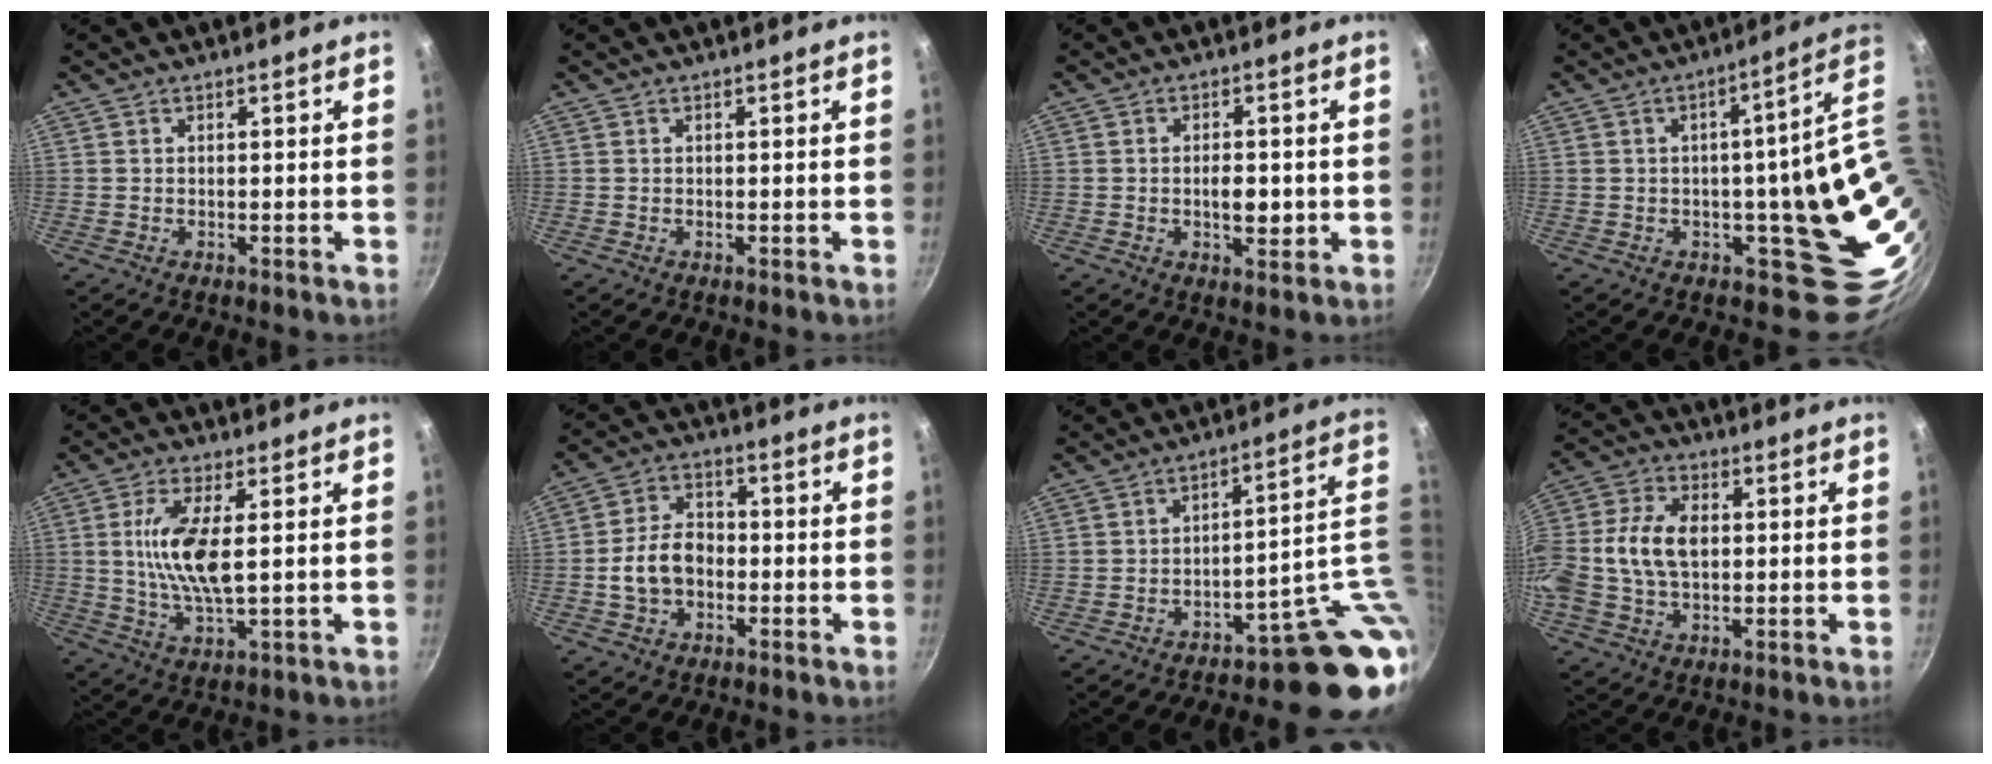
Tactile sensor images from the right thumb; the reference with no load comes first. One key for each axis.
{"total": 0.0}
{"total": 4.3, "fx": -0.5, "fy": 2.2, "fz": 3.7, "tx": -0.046, "ty": 0.000, "tz": -0.008}
{"total": 17.2, "fx": 1.0, "fy": 7.1, "fz": 15.6, "tx": -0.131, "ty": -0.010, "tz": 0.029}
{"total": 10.5, "fx": 1.4, "fy": 3.5, "fz": 9.8, "tx": -0.201, "ty": -0.005, "tz": 0.028}
{"total": 9.2, "fx": -1.8, "fy": 6.6, "fz": 6.1, "tx": -0.089, "ty": 0.029, "tz": -0.038}
{"total": 12.5, "fx": -2.8, "fy": 4.8, "fz": 11.2, "tx": -0.071, "ty": 0.035, "tz": -0.040}
{"total": 14.5, "fx": 0.3, "fy": 9.7, "fz": 10.8, "tx": -0.214, "ty": 0.026, "tz": -0.006}